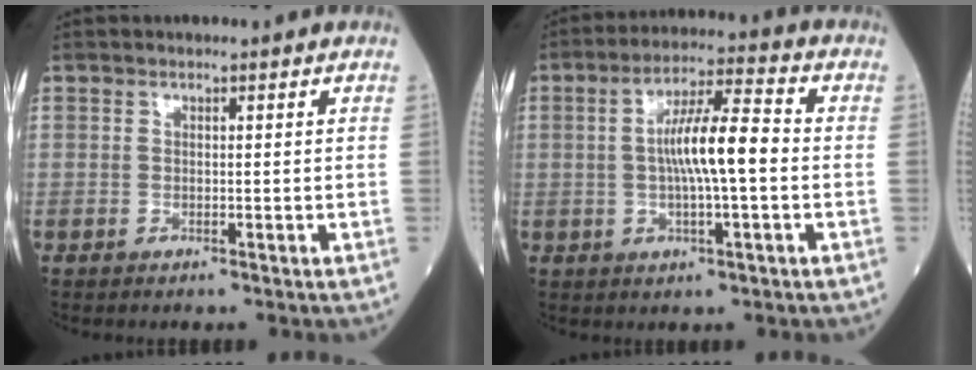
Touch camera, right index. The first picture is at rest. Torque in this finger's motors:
{"motor_torque": [1.71, -0.02, 0.82, 0.21]}